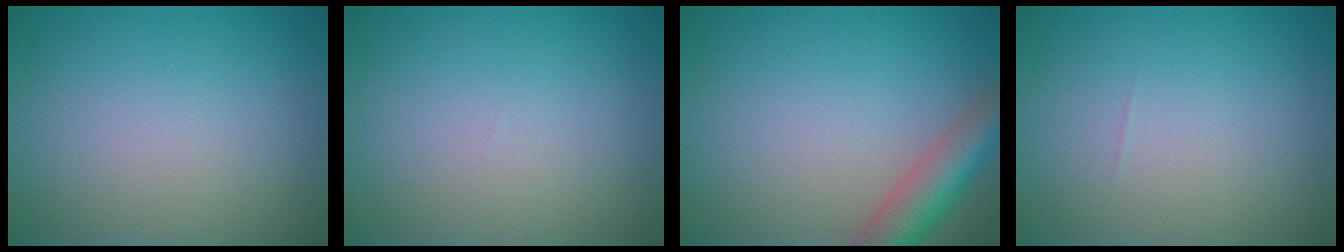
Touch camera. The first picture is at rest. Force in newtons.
{"total": 0.0}
{"total": 5.0, "press": 5.0, "slide": 0.3}
{"total": 0.0}